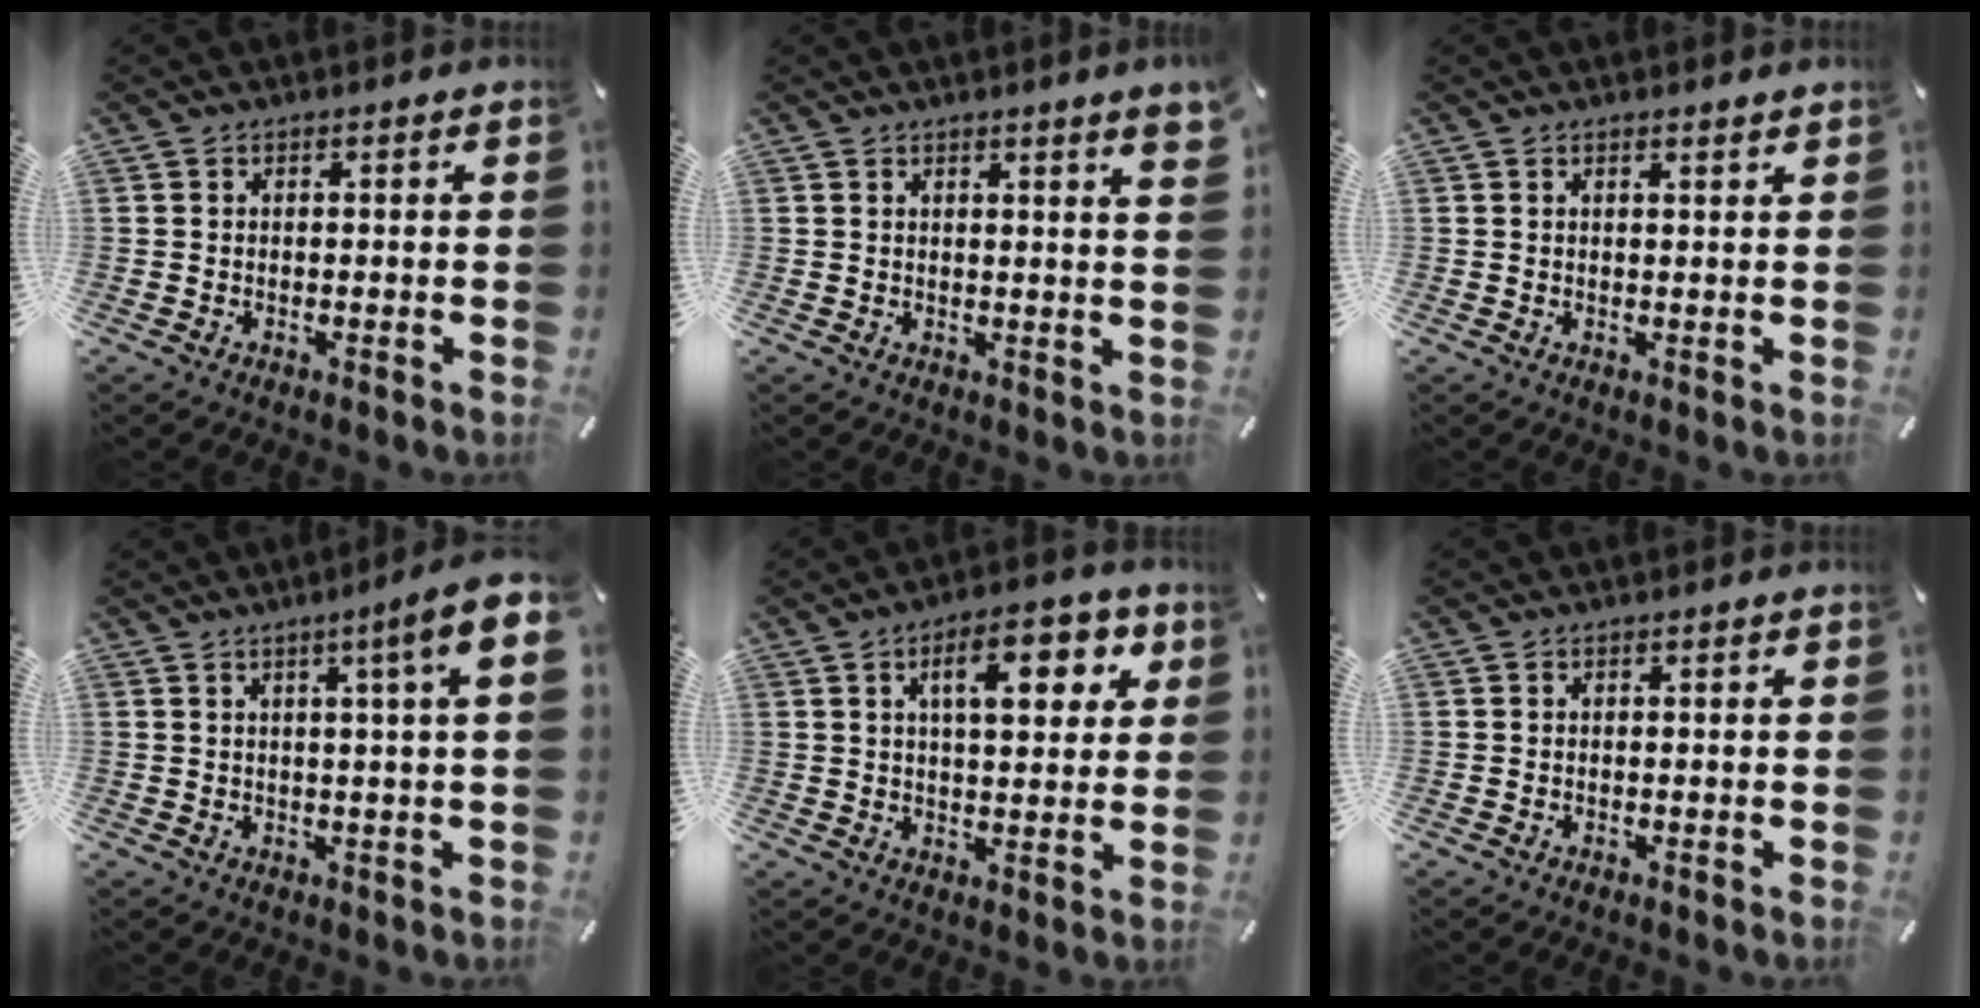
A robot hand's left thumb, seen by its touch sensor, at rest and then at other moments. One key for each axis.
{"total": 3.5, "fx": 2.1, "fy": -0.1, "fz": 2.9, "tx": -0.049, "ty": -0.010, "tz": 0.034}
{"total": 1.0, "fx": 1.0, "fy": -0.1, "fz": 0.3, "tx": -0.007, "ty": -0.003, "tz": 0.019}
{"total": 9.1, "fx": 3.4, "fy": 0.4, "fz": 8.4, "tx": -0.134, "ty": -0.012, "tz": 0.052}
{"total": 12.3, "fx": 5.2, "fy": 5.2, "fz": 9.9, "tx": -0.143, "ty": -0.006, "tz": 0.082}
{"total": 0.0}